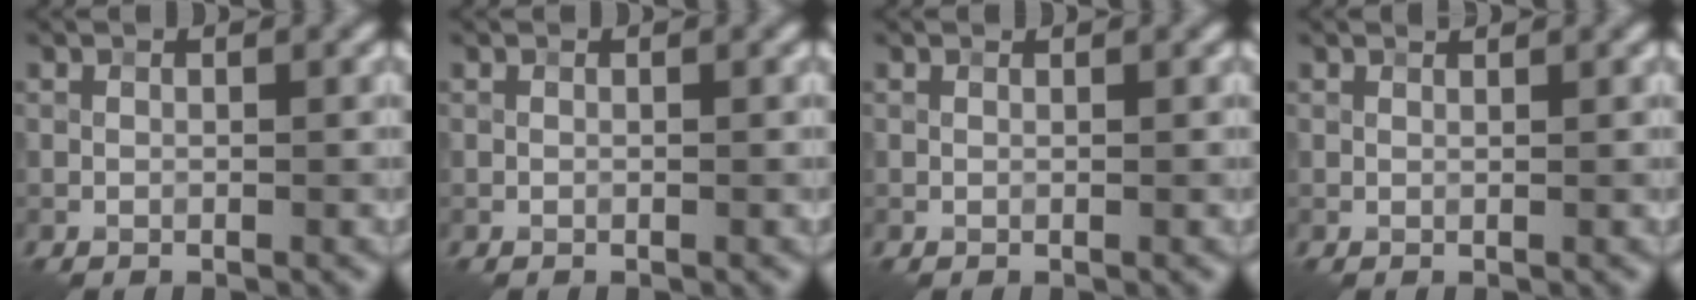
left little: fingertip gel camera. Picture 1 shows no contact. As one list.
[{"total": 0.0}, {"total": 0.0}, {"total": 0.6, "force": [0.6, 0.0, 0.2], "torque": [-0.007, -0.002, 0.006]}]